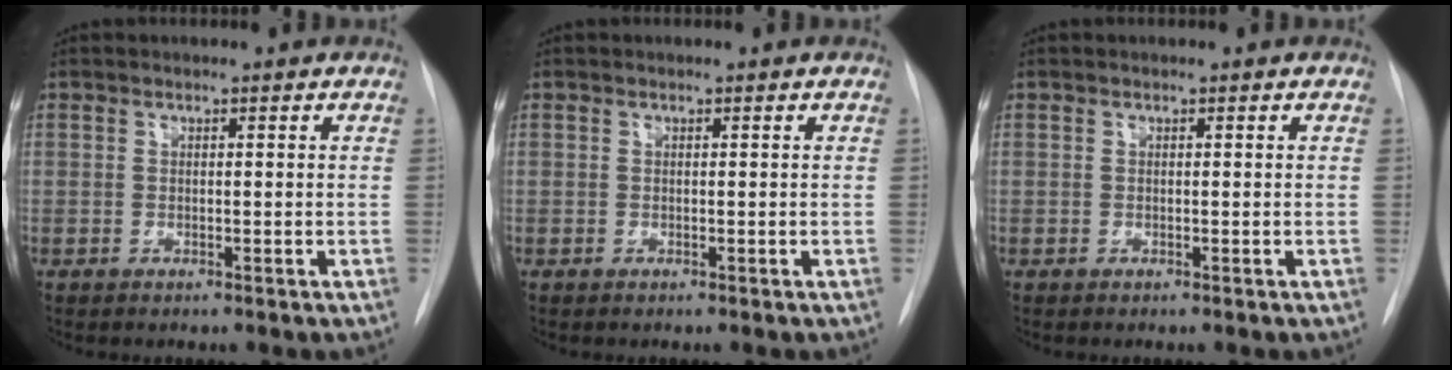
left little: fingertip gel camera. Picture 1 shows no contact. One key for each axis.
{"total": 0.0}
{"total": 0.0}